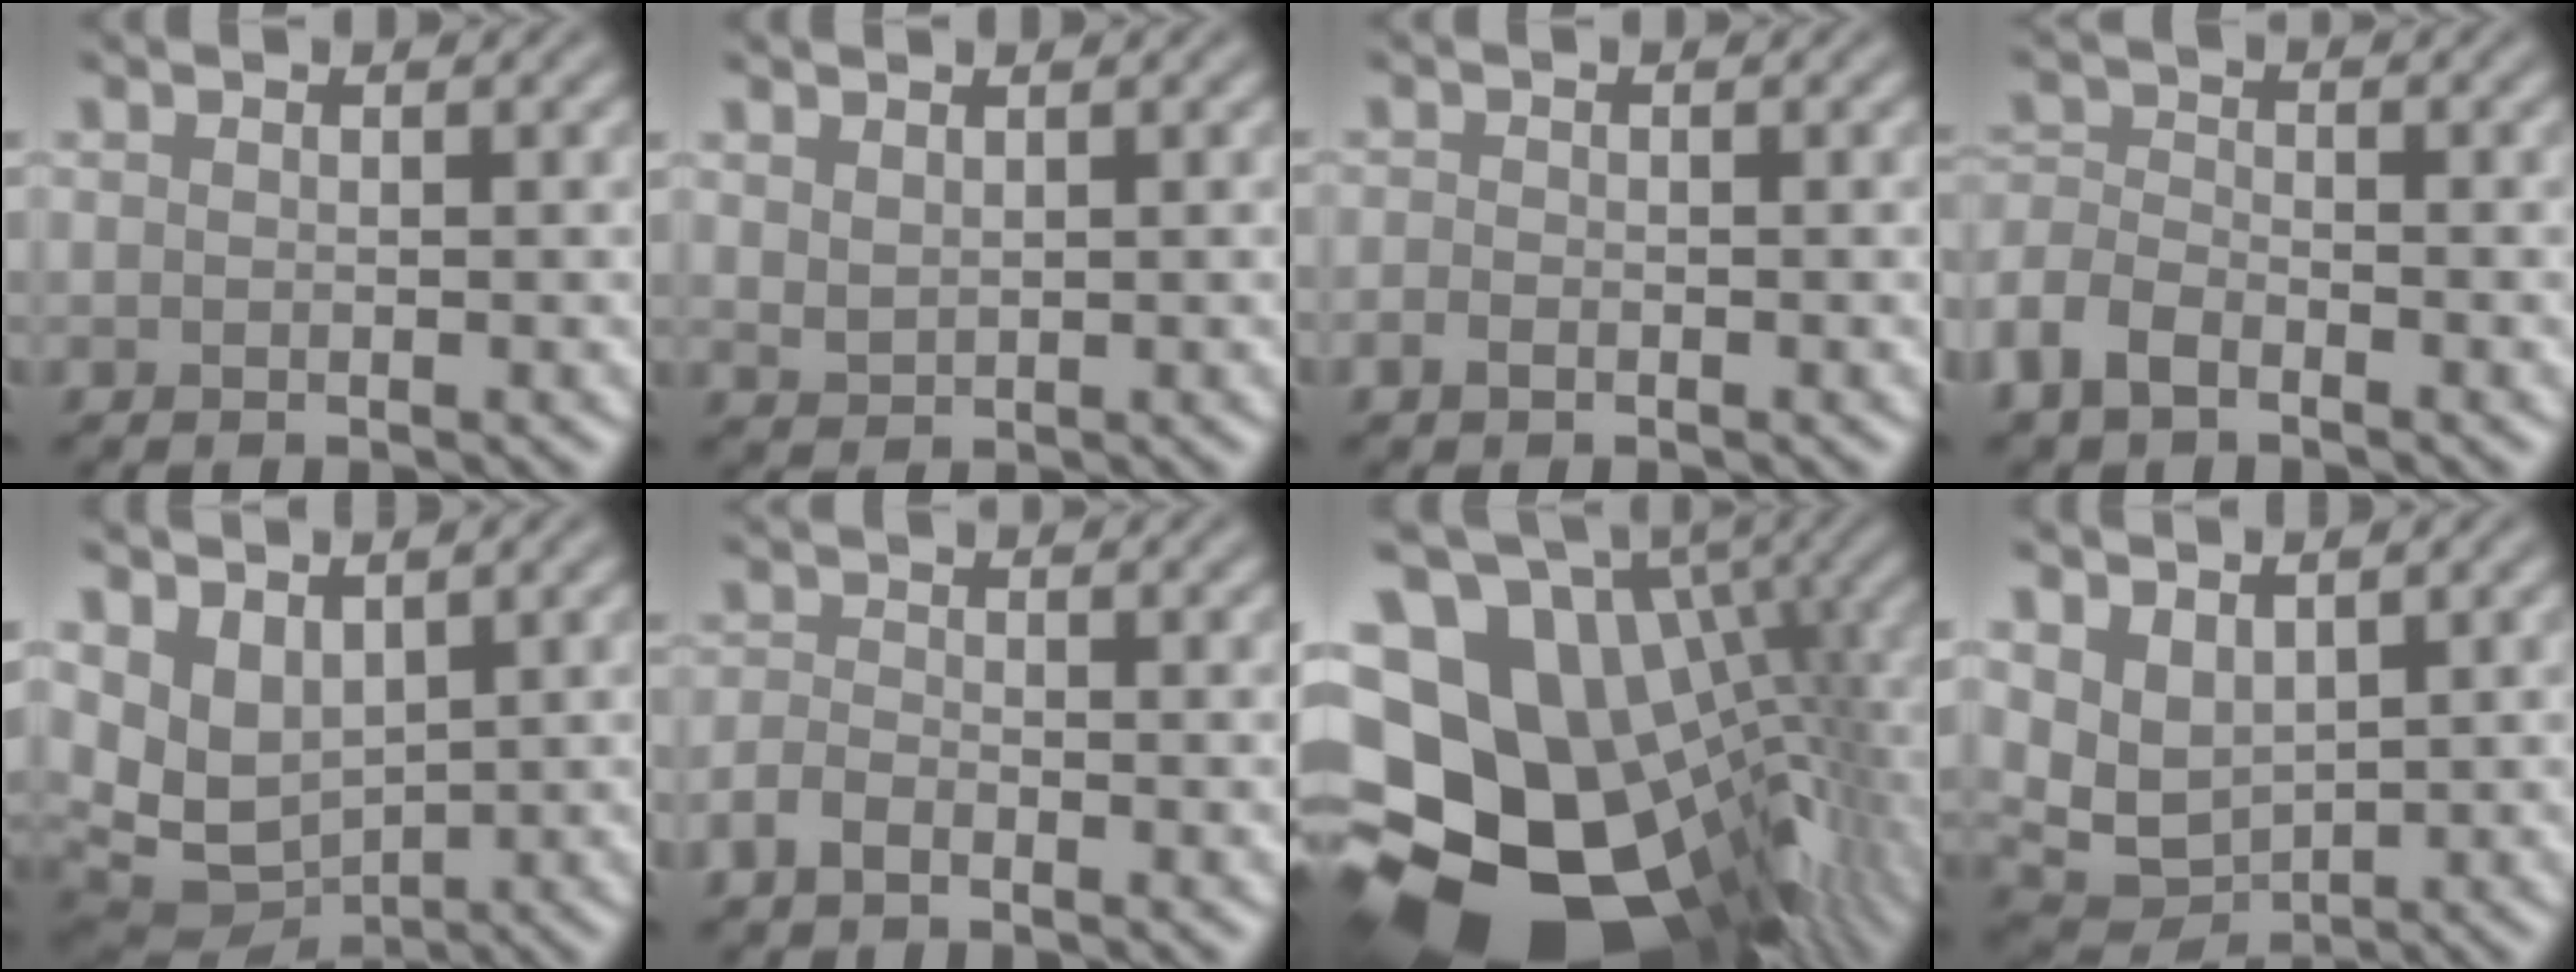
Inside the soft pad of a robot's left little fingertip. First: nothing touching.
{"total": 1.2, "force": [0.9, 0.6, 0.5], "torque": [-0.013, -0.002, 0.024]}
{"total": 1.0, "force": [-0.6, 0.6, 0.6], "torque": [-0.010, -0.001, -0.013]}
{"total": 3.7, "force": [-2.5, 1.8, 1.9], "torque": [-0.040, 0.000, -0.065]}
{"total": 5.3, "force": [1.8, 3.5, 3.6], "torque": [-0.083, -0.017, 0.043]}
{"total": 1.8, "force": [-1.3, 0.8, 1.0], "torque": [-0.022, 0.000, -0.033]}
{"total": 21.0, "force": [-5.3, 15.1, 13.6], "torque": [-0.227, 0.006, -0.069]}
{"total": 4.0, "force": [1.6, 2.5, 2.5], "torque": [-0.056, -0.012, 0.038]}